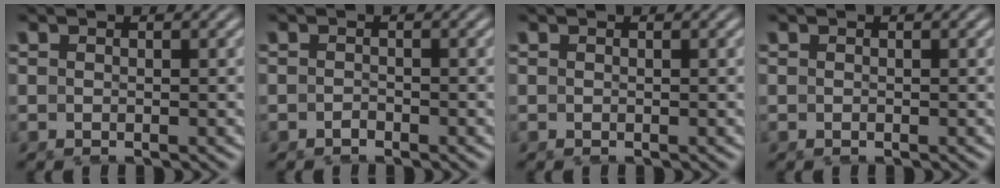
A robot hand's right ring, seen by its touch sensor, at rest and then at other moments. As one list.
[{"total": 0.9, "force": [-0.9, -0.2, -0.2], "torque": [0.006, -0.006, -0.011]}, {"total": 0.0}, {"total": 0.0}]